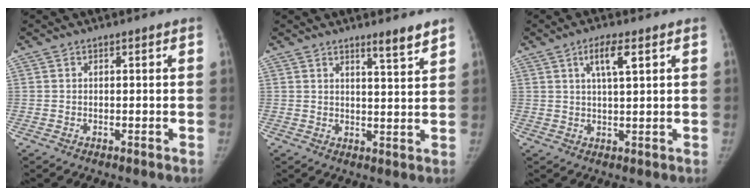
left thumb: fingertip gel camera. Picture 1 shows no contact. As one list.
[{"total": 4.3, "force": [3.5, 0.1, 2.6], "torque": [-0.032, -0.032, 0.051]}, {"total": 5.2, "force": [2.3, 1.2, 4.5], "torque": [-0.081, -0.003, 0.043]}]